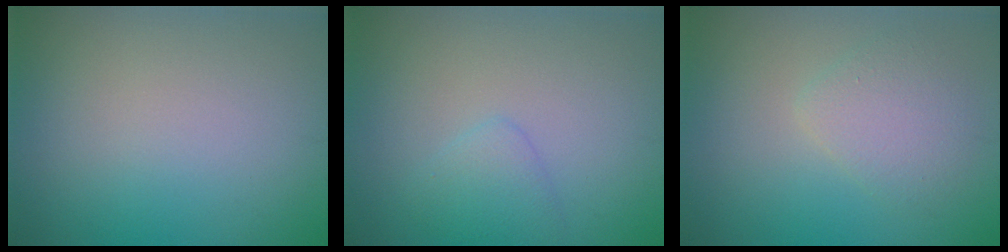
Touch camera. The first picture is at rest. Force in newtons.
{"total": 1.6, "press": 1.6, "slide": 0.1}
{"total": 2.4, "press": 2.4, "slide": 0.2}